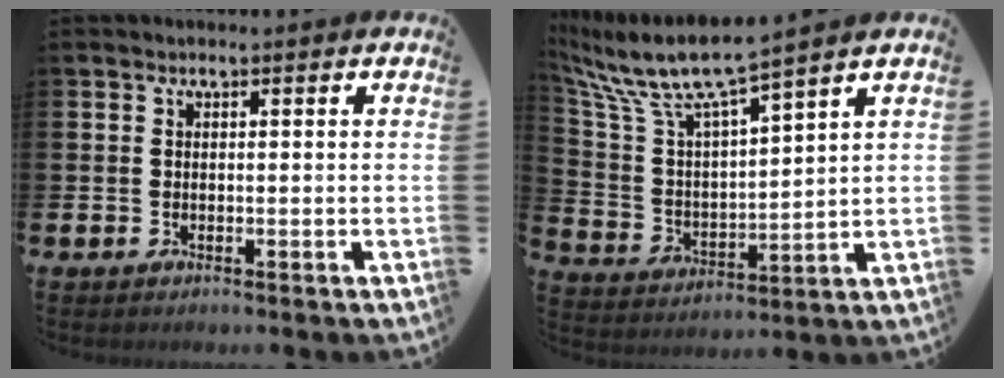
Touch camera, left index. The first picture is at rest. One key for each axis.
{"total": 7.8, "fx": 6.9, "fy": 0.6, "fz": 3.4, "tx": -0.103, "ty": -0.048, "tz": 0.113}